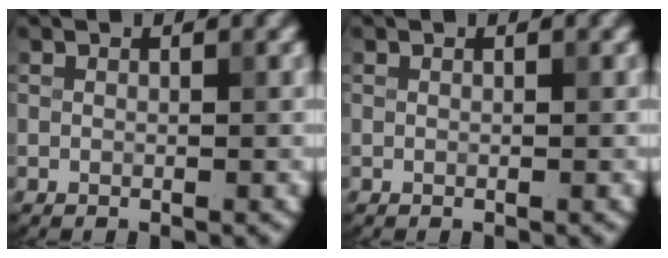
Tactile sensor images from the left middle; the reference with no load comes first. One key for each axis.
{"total": 0.0}